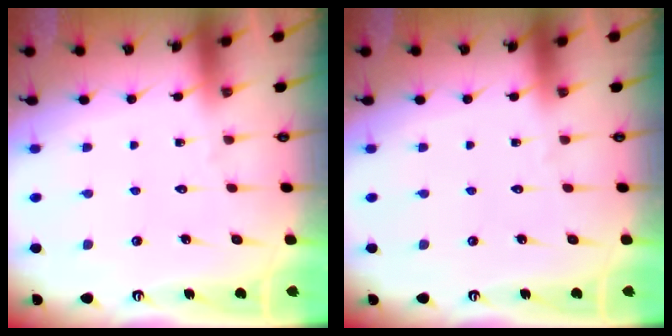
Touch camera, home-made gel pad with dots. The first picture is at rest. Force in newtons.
{"total": 0.0}